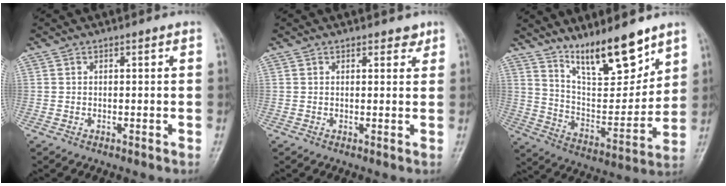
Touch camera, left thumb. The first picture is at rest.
{"total": 1.9, "force": [1.4, 1.1, 0.8], "torque": [0.005, -0.006, 0.013]}
{"total": 15.5, "force": [11.5, 4.4, 9.4], "torque": [-0.116, -0.081, 0.209]}